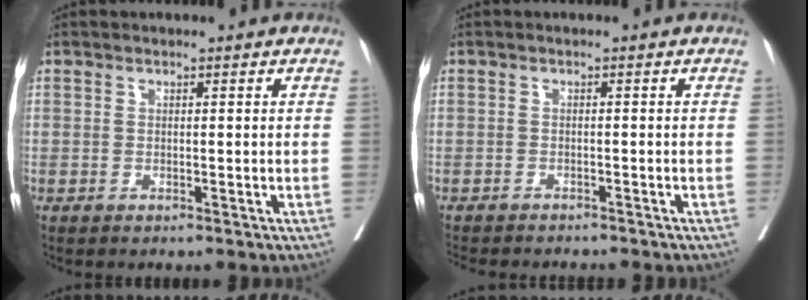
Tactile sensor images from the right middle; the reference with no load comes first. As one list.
[{"total": 8.1, "force": [-7.4, 1.9, 2.7], "torque": [-0.037, -0.007, -0.097]}]